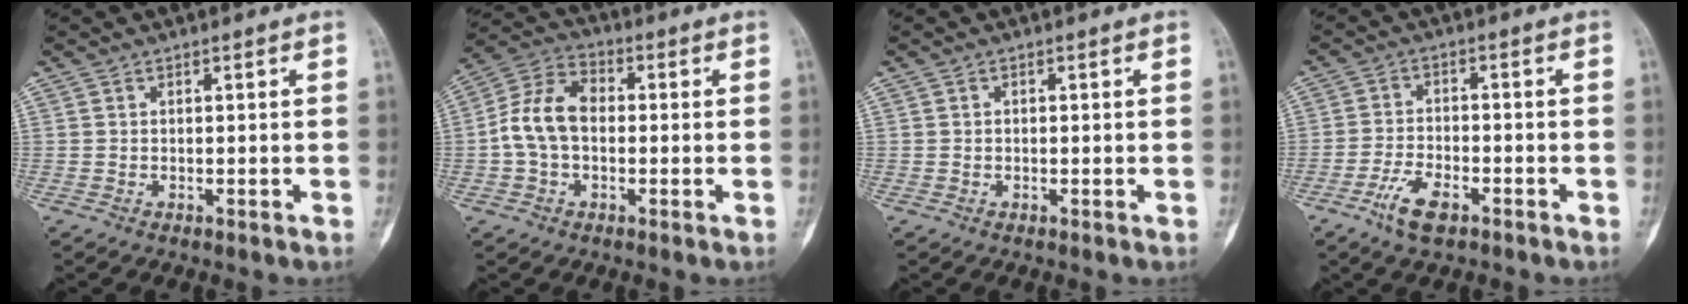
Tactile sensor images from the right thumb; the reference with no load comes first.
{"total": 10.3, "force": [-0.6, 7.2, 7.3], "torque": [-0.130, 0.033, -0.025]}
{"total": 0.6, "force": [-0.2, 0.5, 0.1], "torque": [0.006, 0.004, -0.005]}
{"total": 6.8, "force": [-4.1, 3.0, 4.4], "torque": [-0.084, 0.017, -0.076]}